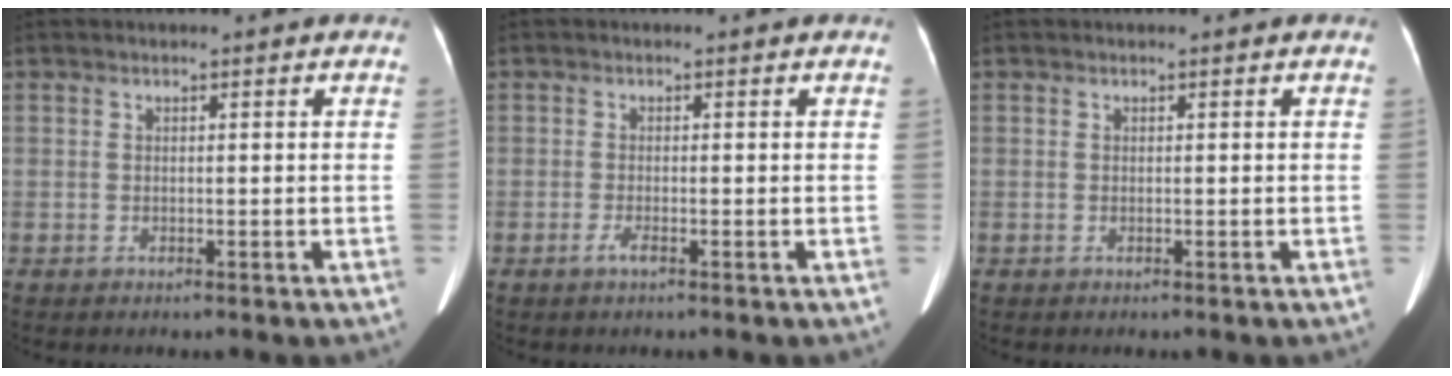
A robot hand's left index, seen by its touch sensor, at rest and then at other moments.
{"total": 1.0, "force": [-0.6, 0.1, 0.8], "torque": [-0.017, -0.001, -0.013]}
{"total": 0.0}